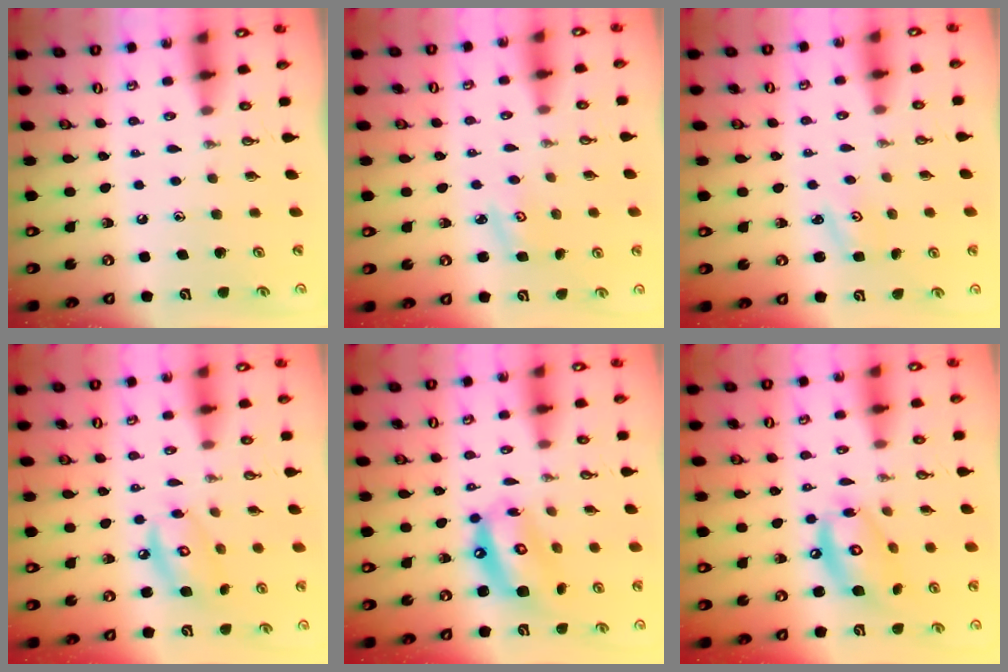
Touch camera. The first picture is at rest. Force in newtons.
{"total": 3.0, "press": 3.0, "slide": 0.4}
{"total": 2.2, "press": 2.2, "slide": 0.3}
{"total": 8.7, "press": 8.7, "slide": 0.7}
{"total": 12.5, "press": 12.4, "slide": 1.4}
{"total": 12.9, "press": 12.9, "slide": 1.0}